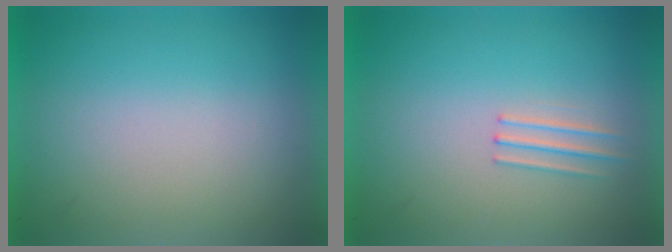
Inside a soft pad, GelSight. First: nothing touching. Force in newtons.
{"total": 1.2}